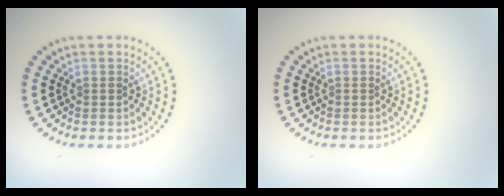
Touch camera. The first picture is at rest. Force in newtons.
{"total": 0.0}